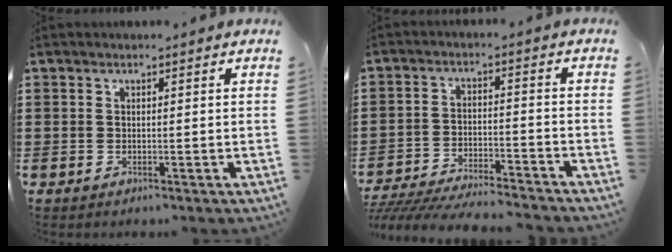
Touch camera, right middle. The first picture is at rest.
{"total": 6.2, "force": [-6.0, 0.5, 1.5], "torque": [-0.033, 0.000, -0.120]}